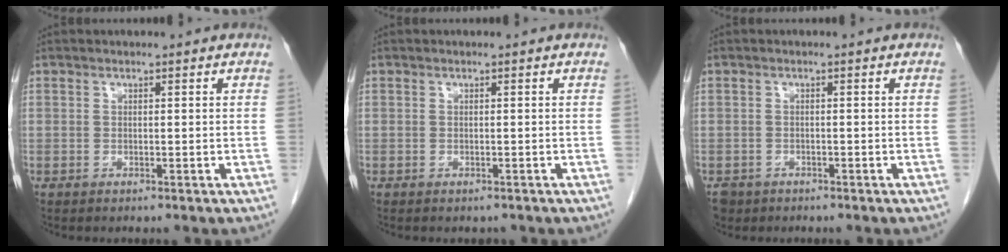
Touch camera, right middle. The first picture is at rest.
{"total": 0.8, "force": [-0.7, 0.3, 0.1], "torque": [-0.009, -0.002, -0.010]}
{"total": 2.8, "force": [-2.0, 2.0, 0.3], "torque": [-0.010, 0.002, -0.034]}